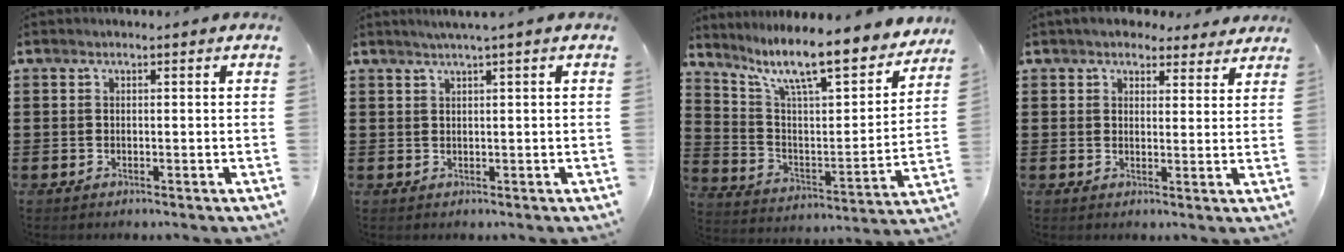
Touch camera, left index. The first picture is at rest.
{"total": 1.4, "force": [0.8, -0.4, 1.1], "torque": [-0.018, -0.001, 0.014]}
{"total": 11.1, "force": [8.9, 1.6, 6.4], "torque": [-0.144, -0.063, 0.145]}
{"total": 4.1, "force": [3.7, 1.6, 1.0], "torque": [-0.023, -0.007, 0.068]}